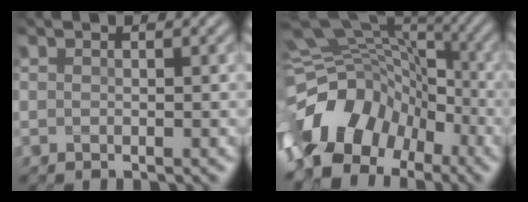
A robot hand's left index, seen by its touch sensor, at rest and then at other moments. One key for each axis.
{"total": 12.1, "fx": -6.4, "fy": 8.0, "fz": 6.5, "tx": -0.146, "ty": 0.011, "tz": -0.112}